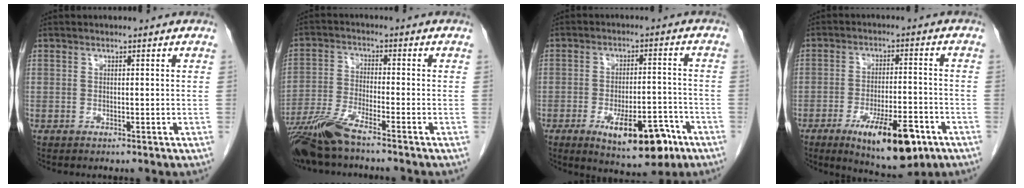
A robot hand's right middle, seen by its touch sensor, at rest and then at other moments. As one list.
[{"total": 7.9, "force": [-6.3, 0.1, 4.7], "torque": [-0.099, -0.026, -0.125]}, {"total": 11.3, "force": [-5.9, 3.9, 8.8], "torque": [-0.128, -0.003, -0.080]}, {"total": 12.8, "force": [-6.7, 3.4, 10.3], "torque": [-0.157, -0.013, -0.096]}]